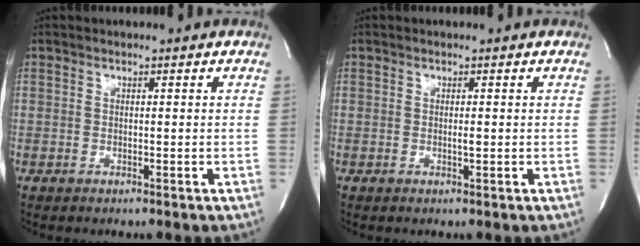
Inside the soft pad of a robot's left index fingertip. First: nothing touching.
{"total": 0.6, "force": [0.1, 0.0, 0.6], "torque": [-0.015, -0.002, 0.000]}